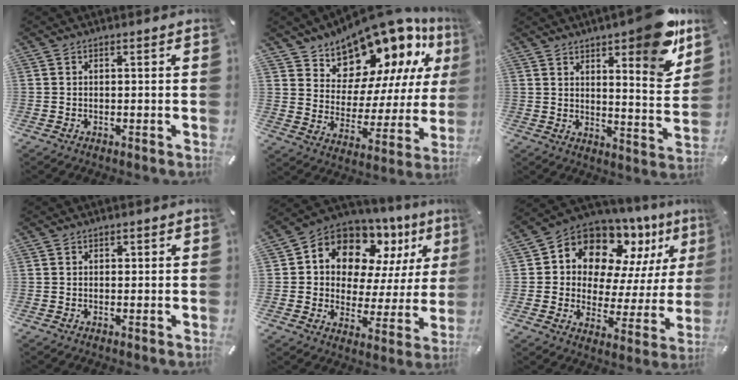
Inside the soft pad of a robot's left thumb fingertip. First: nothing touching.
{"total": 14.8, "force": [13.4, 5.9, 2.3], "torque": [-0.052, -0.143, 0.234]}
{"total": 11.7, "force": [9.0, 2.9, 6.9], "torque": [-0.077, -0.076, 0.151]}
{"total": 0.7, "force": [0.2, 0.7, 0.2], "torque": [-0.004, 0.004, 0.002]}
{"total": 11.5, "force": [8.4, 7.3, 3.1], "torque": [-0.070, -0.080, 0.155]}
{"total": 13.0, "force": [10.1, 7.3, 3.9], "torque": [-0.073, -0.097, 0.182]}